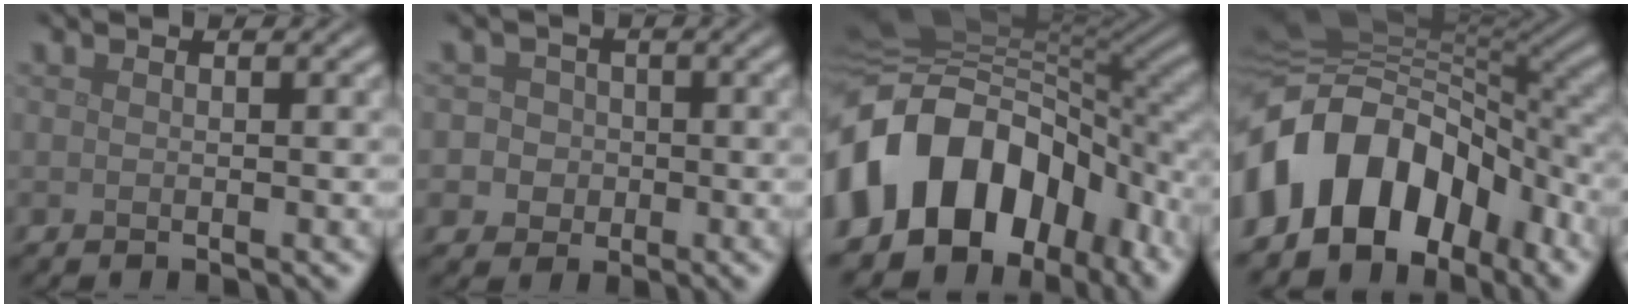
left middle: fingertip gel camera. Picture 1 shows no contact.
{"total": 5.5, "force": [-0.8, 5.2, 1.4], "torque": [-0.012, 0.019, -0.038]}
{"total": 15.2, "force": [-5.6, 10.6, 9.4], "torque": [-0.164, 0.006, -0.098]}
{"total": 13.0, "force": [-5.5, 8.8, 7.8], "torque": [-0.133, 0.016, -0.104]}